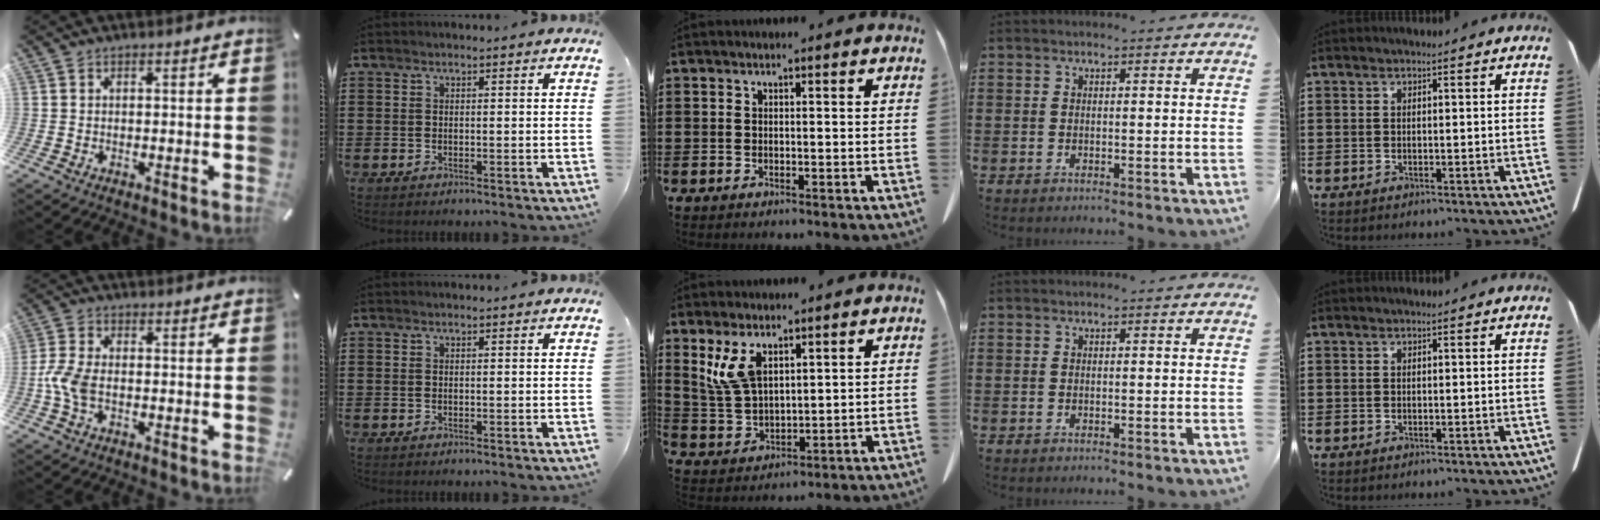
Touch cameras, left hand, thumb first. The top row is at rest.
{"thumb": {"total": 6.5, "force": [-1.7, 3.3, 5.3], "torque": [-0.120, -0.001, -0.033]}, "middle": {"total": 6.8, "force": [3.9, 3.1, 4.7], "torque": [-0.119, -0.009, 0.067]}}